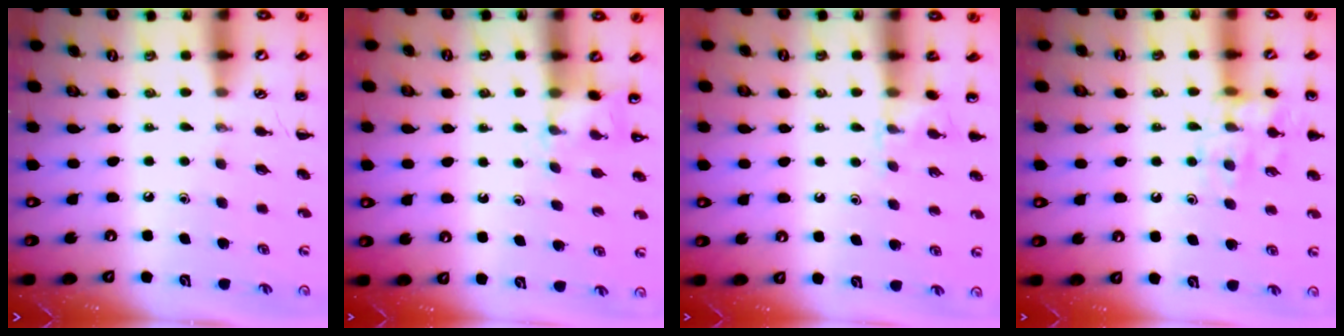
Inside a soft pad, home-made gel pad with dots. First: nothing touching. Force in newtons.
{"total": 4.8, "press": 4.6, "slide": 1.2}
{"total": 5.9, "press": 5.5, "slide": 2.0}
{"total": 14.3, "press": 14.2, "slide": 1.8}